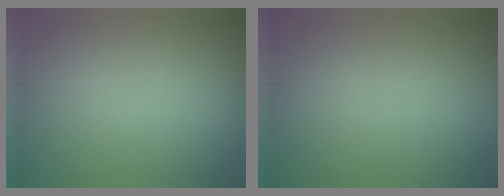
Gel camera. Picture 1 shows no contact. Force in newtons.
{"total": 0.0}